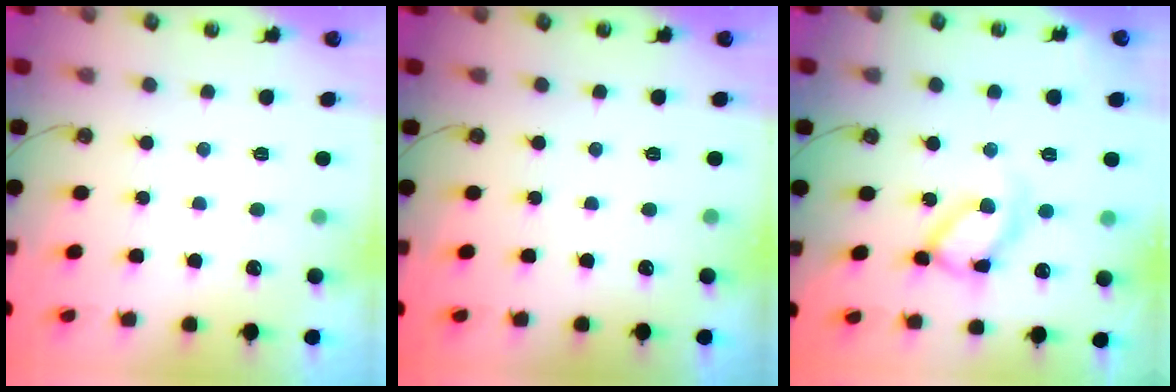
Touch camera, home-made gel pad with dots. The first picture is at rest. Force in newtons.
{"total": 0.0}
{"total": 12.2, "press": 12.2, "slide": 0.8}